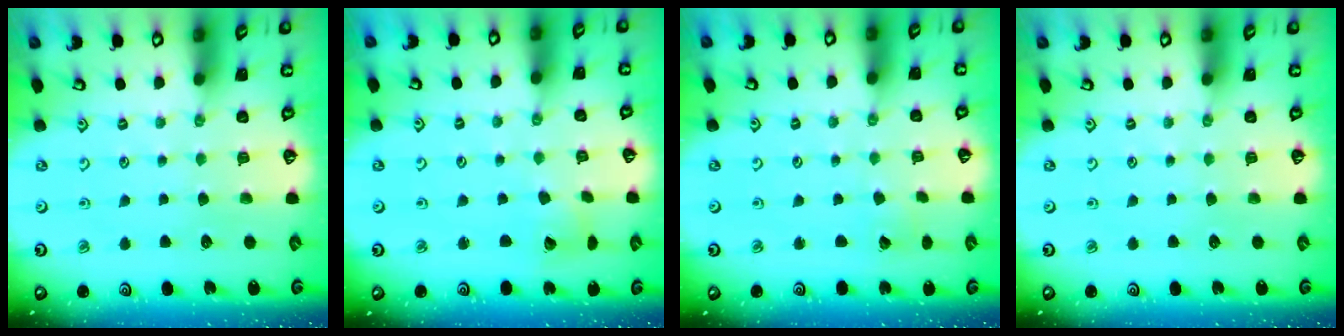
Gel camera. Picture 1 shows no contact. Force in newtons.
{"total": 4.4, "press": 4.4, "slide": 0.6}
{"total": 2.7, "press": 2.7, "slide": 0.2}
{"total": 0.0}